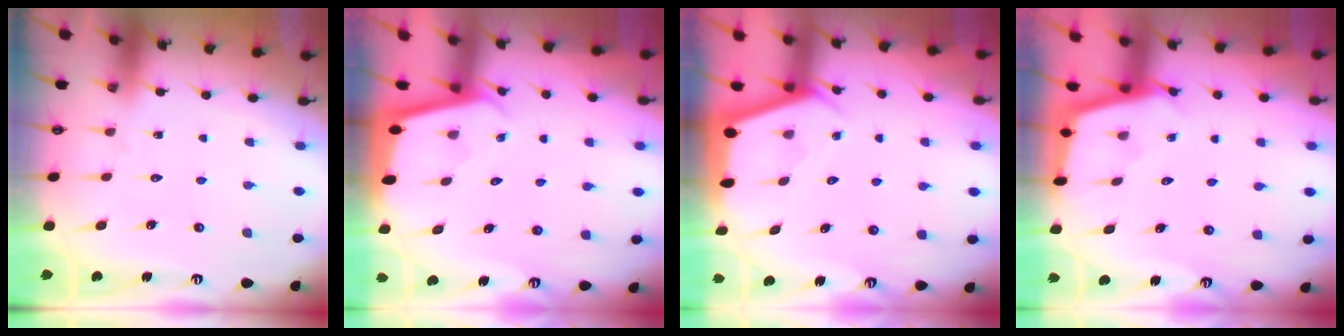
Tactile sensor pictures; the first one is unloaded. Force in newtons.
{"total": 1.7, "press": 1.7, "slide": 0.0}
{"total": 2.2, "press": 2.2, "slide": 0.3}
{"total": 2.3, "press": 2.3, "slide": 0.2}